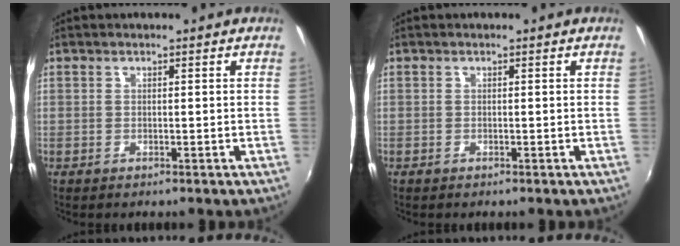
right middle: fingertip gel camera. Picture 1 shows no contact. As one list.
[{"total": 0.0}]